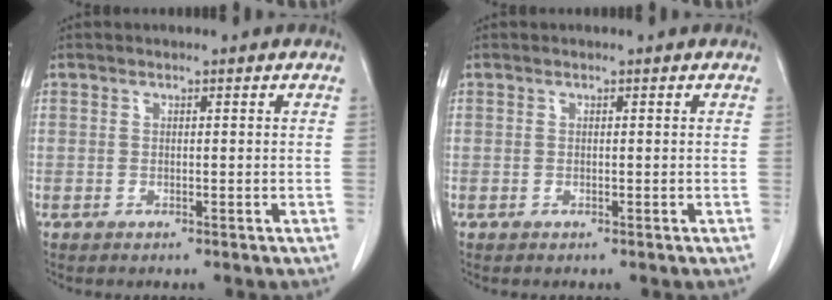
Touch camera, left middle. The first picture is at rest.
{"total": 0.0}